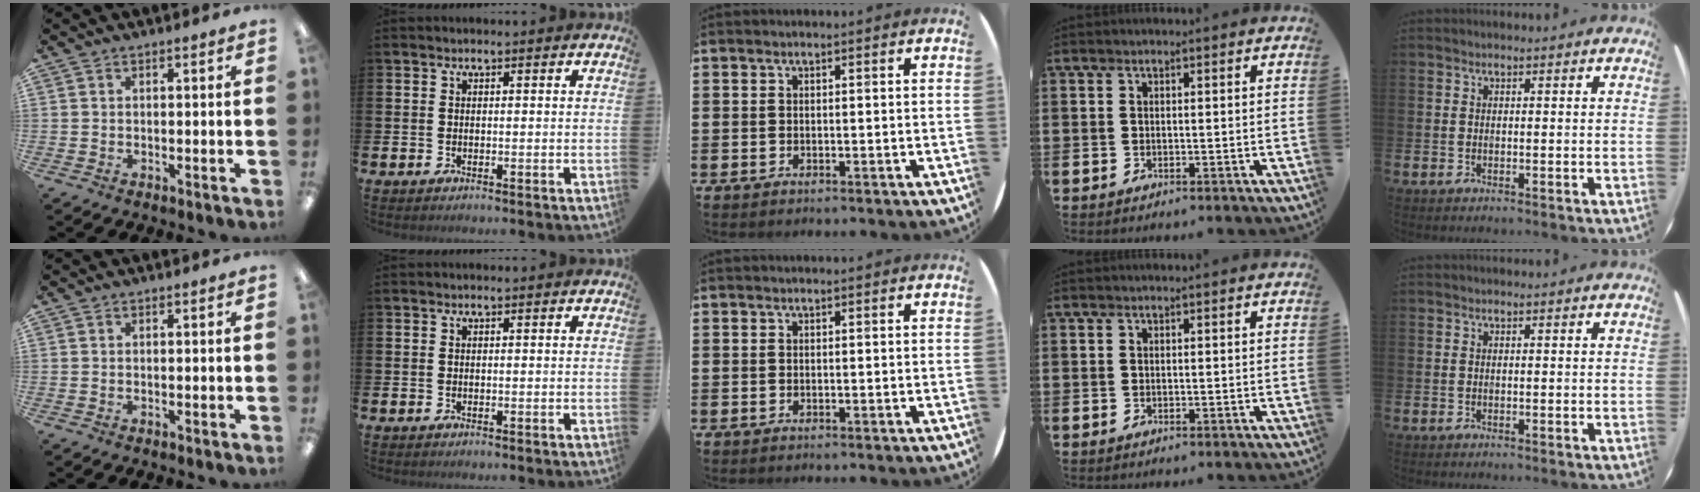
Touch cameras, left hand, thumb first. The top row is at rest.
{}